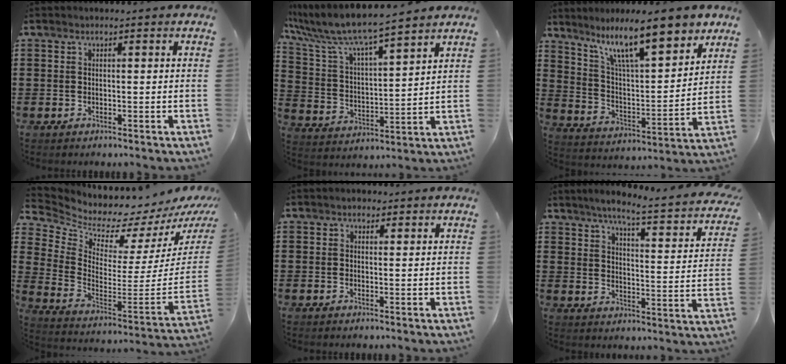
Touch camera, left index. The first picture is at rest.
{"total": 7.5, "force": [6.7, 0.5, 3.2], "torque": [-0.093, -0.041, 0.110]}
{"total": 13.2, "force": [9.8, 2.8, 8.5], "torque": [-0.167, -0.045, 0.165]}
{"total": 4.7, "force": [4.7, 0.7, 0.3], "torque": [-0.033, -0.075, 0.071]}
{"total": 0.9, "force": [0.6, 0.7, 0.2], "torque": [-0.006, 0.006, 0.011]}
{"total": 5.2, "force": [4.1, -0.2, 3.1], "torque": [-0.073, -0.035, 0.057]}